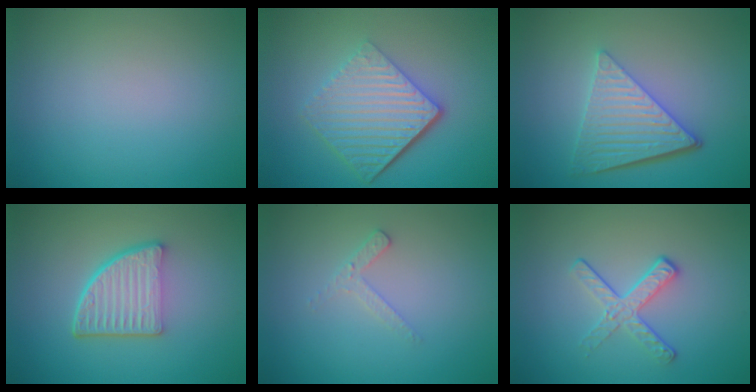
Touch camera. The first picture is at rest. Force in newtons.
{"total": 6.7, "press": 4.4, "slide": 5.1}
{"total": 5.8, "press": 4.4, "slide": 3.8}
{"total": 5.5, "press": 3.9, "slide": 3.9}
{"total": 1.6, "press": 1.5, "slide": 0.4}
{"total": 2.4, "press": 1.7, "slide": 1.7}